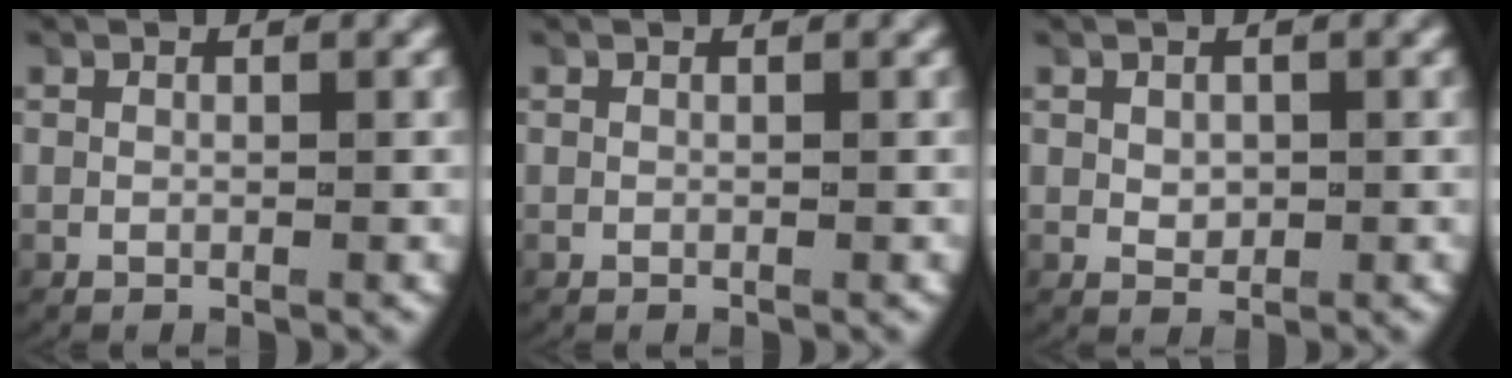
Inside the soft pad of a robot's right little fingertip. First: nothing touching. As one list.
[{"total": 0.0}, {"total": 1.1, "force": [0.1, 0.8, 0.8], "torque": [-0.017, -0.007, 0.009]}]